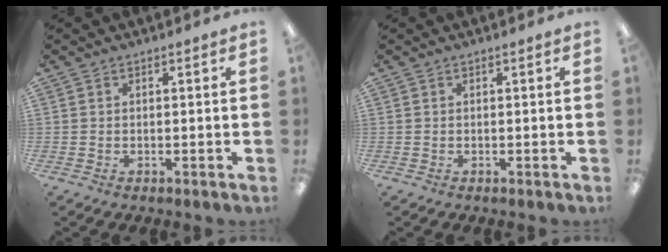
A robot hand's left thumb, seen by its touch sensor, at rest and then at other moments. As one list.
[{"total": 0.0}]